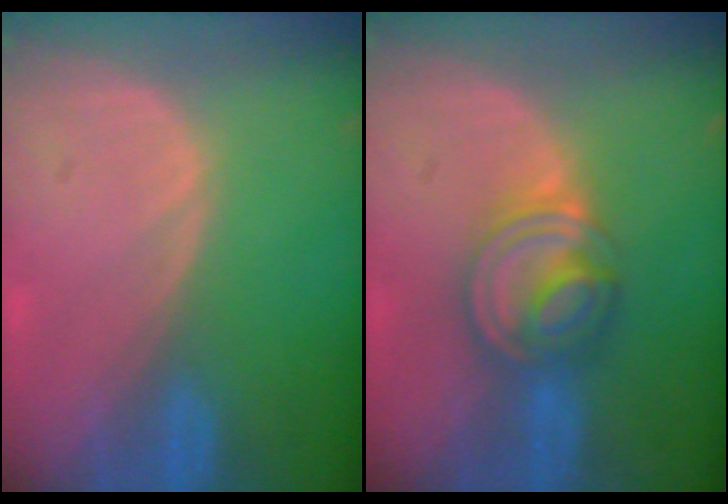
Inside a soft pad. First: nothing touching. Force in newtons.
{"total": 7.0, "press": 6.3, "slide": 3.1}